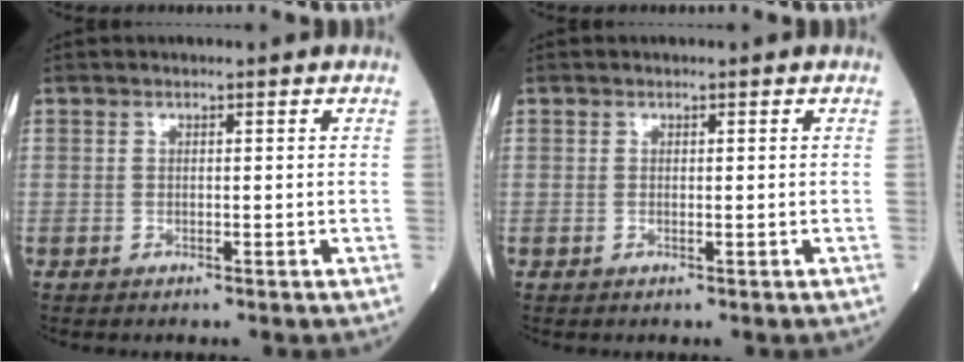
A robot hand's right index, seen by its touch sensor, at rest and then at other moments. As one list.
[{"total": 0.0}]